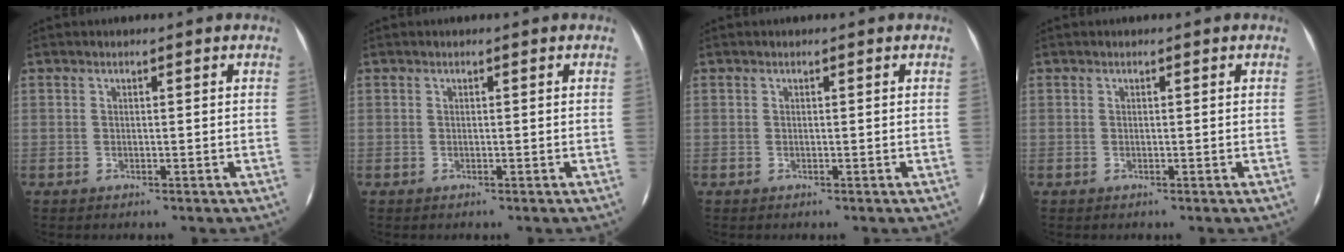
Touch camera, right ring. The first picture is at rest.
{"total": 0.0}
{"total": 0.0}
{"total": 0.0}